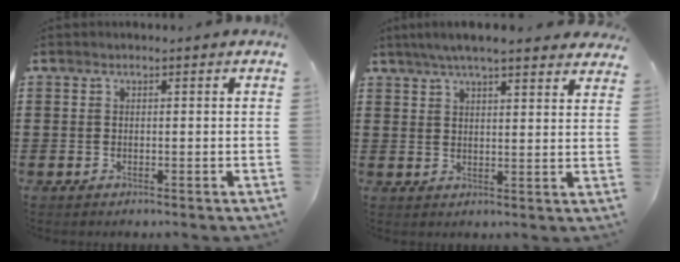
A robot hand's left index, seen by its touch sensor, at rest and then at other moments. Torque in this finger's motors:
{"motor_torque": [2.14, 0.00, 0.56, 0.18]}